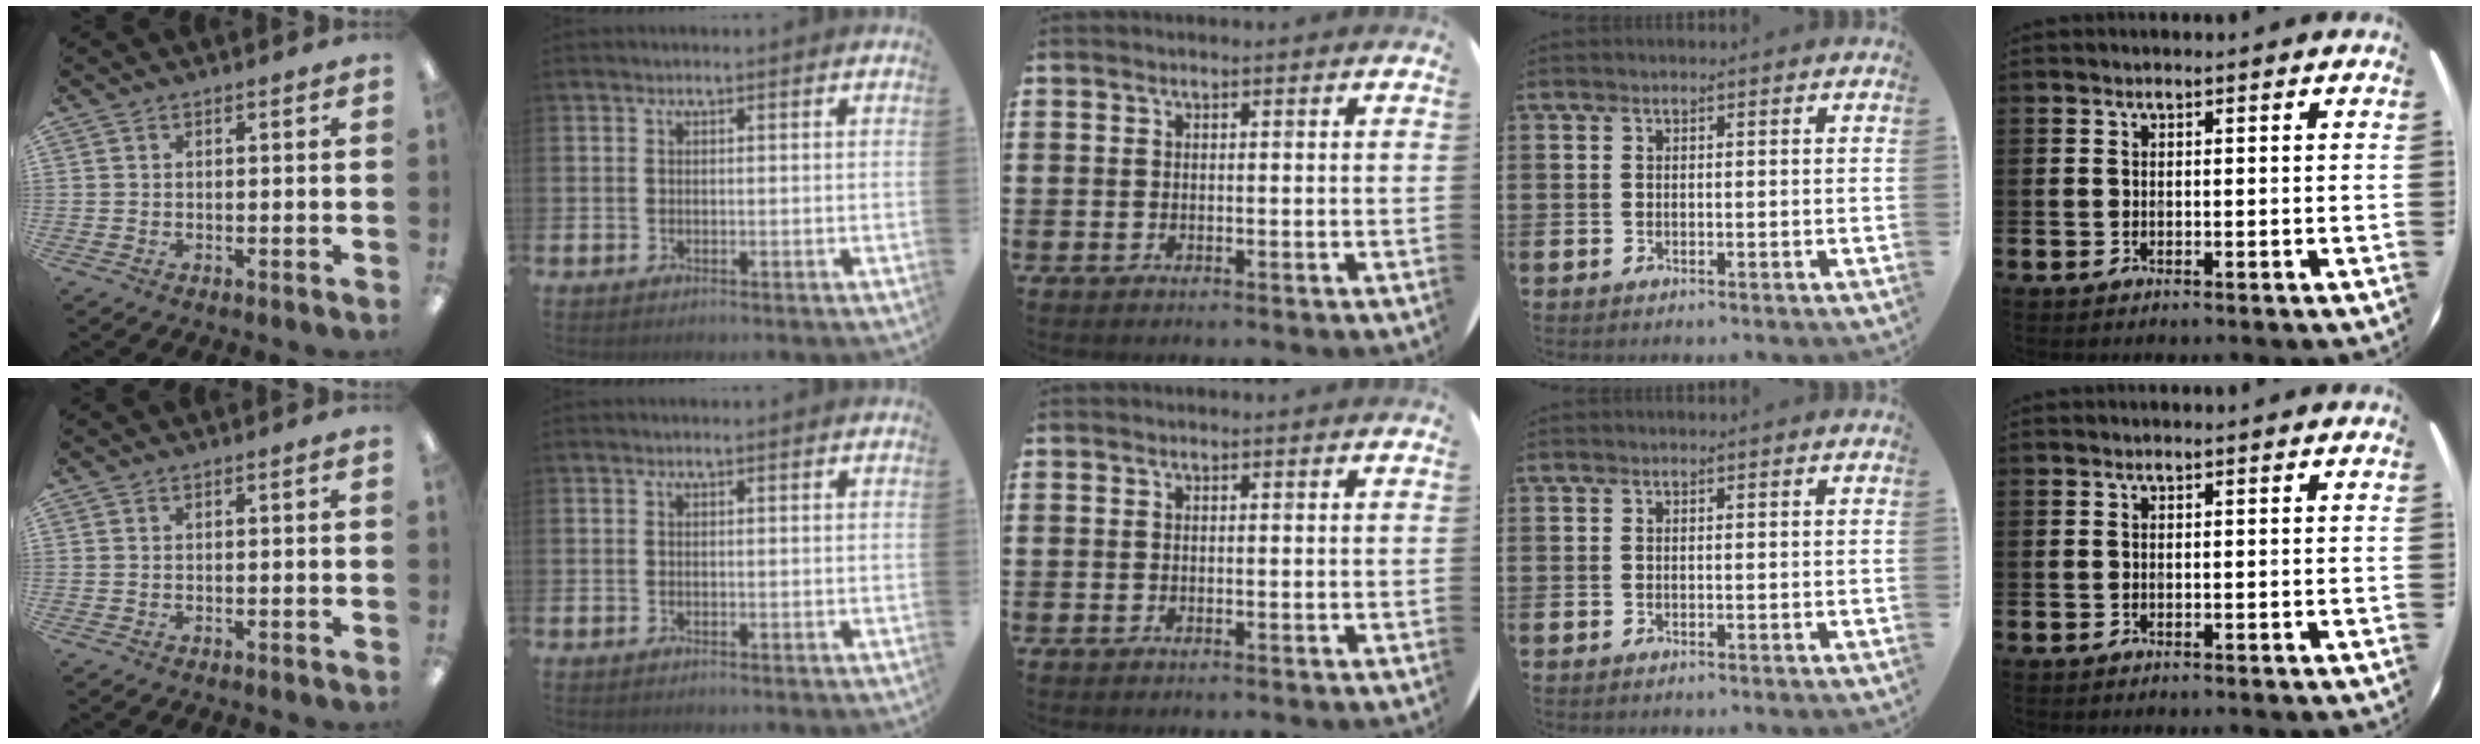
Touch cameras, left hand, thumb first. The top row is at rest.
{}